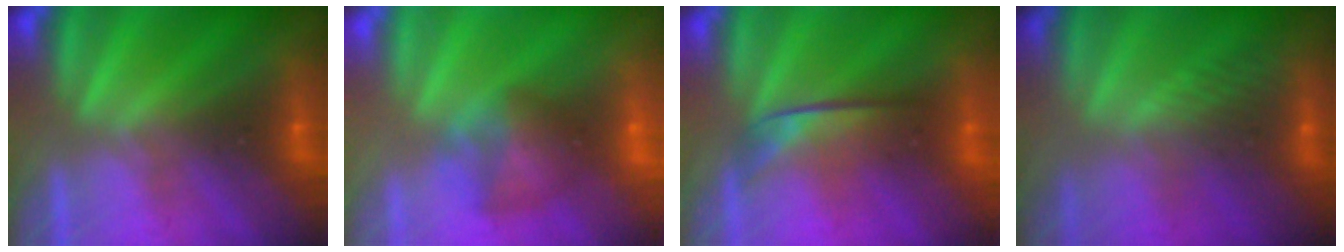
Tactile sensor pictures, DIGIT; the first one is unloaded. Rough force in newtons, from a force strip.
{"total": 7.6}
{"total": 2.1}
{"total": 2.6}